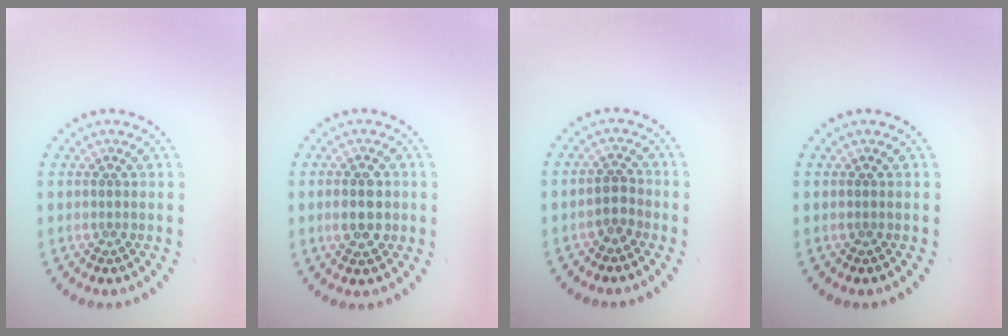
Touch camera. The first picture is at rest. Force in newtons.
{"total": 2.9, "press": 2.9, "slide": 0.1}
{"total": 1.6, "press": 1.4, "slide": 0.9}
{"total": 0.0}